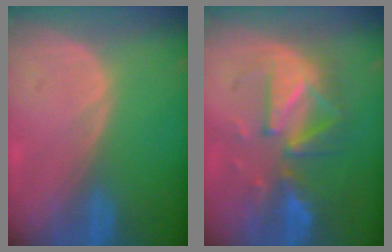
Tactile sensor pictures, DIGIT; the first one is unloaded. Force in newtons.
{"total": 9.0, "press": 8.8, "slide": 1.7}